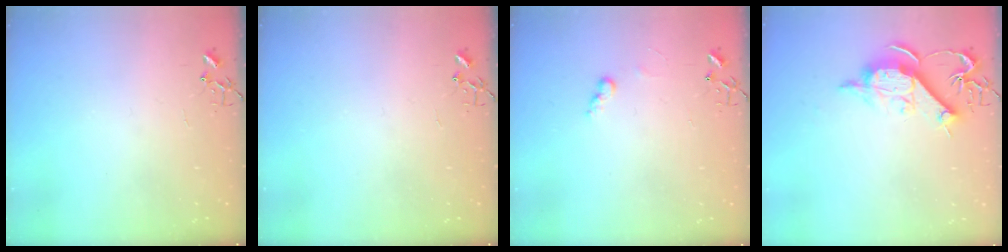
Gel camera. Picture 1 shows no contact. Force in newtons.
{"total": 0.0}
{"total": 6.1, "press": 6.1, "slide": 0.3}
{"total": 11.7, "press": 11.7, "slide": 0.6}